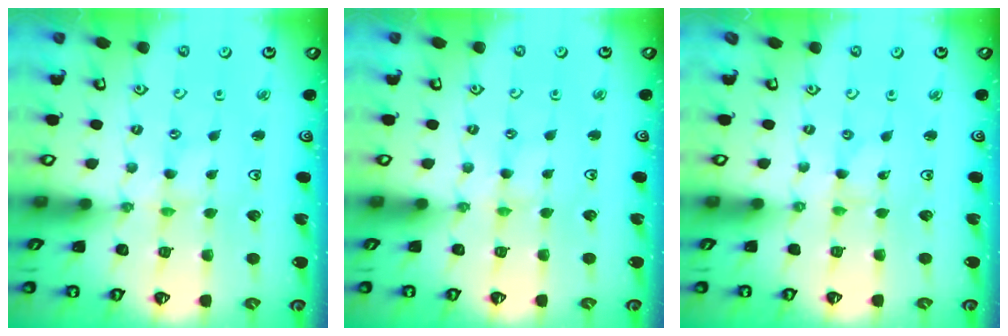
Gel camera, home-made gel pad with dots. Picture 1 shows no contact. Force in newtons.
{"total": 1.6, "press": 1.5, "slide": 0.4}
{"total": 0.0}